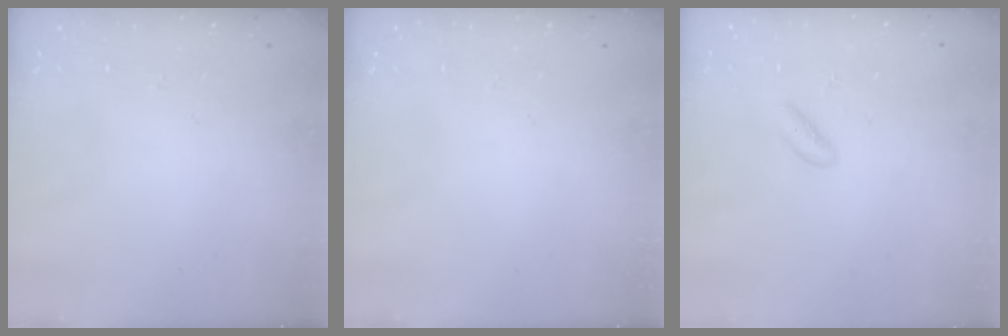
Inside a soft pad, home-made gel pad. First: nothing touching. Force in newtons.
{"total": 0.0}
{"total": 1.6, "press": 1.6, "slide": 0.4}